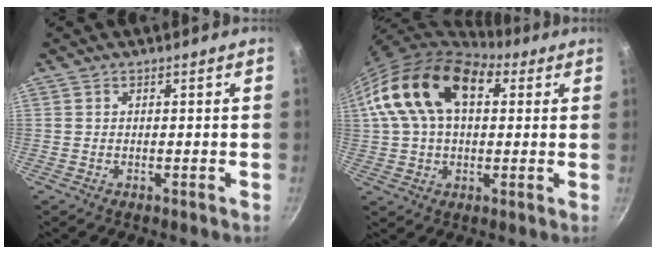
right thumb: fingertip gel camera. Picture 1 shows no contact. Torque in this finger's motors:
{"motor_torque": [1.34, 2.63, 1.27, -0.01, 0.21]}